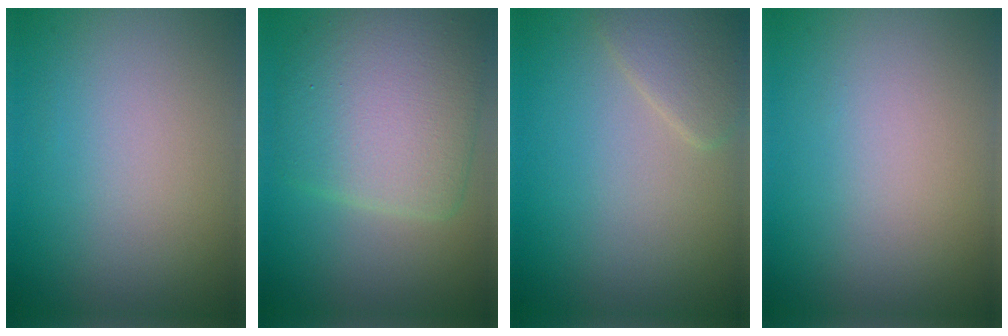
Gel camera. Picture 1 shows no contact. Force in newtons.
{"total": 7.5, "press": 7.5, "slide": 0.1}
{"total": 2.2, "press": 2.2, "slide": 0.1}
{"total": 0.0}